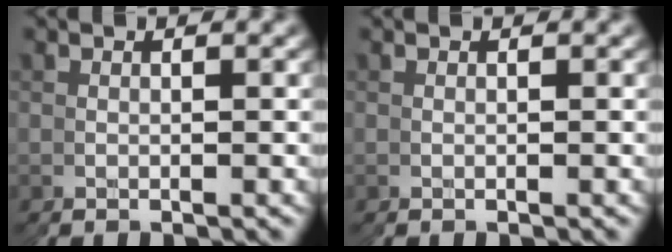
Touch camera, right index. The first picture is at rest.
{"total": 0.0}